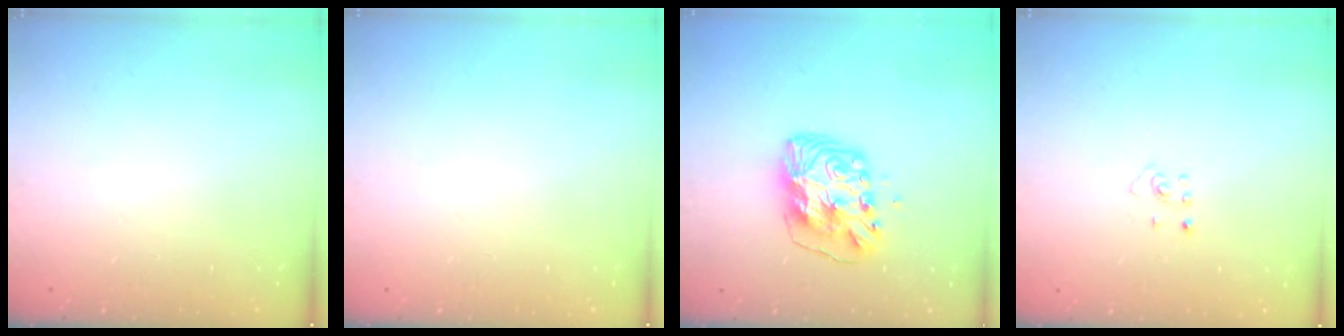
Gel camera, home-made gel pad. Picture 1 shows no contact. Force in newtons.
{"total": 0.0}
{"total": 10.1, "press": 10.0, "slide": 1.2}
{"total": 2.7, "press": 2.6, "slide": 0.6}